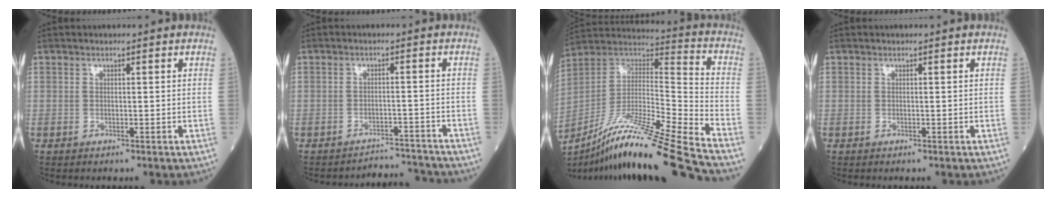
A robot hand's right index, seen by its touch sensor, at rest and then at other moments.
{"total": 5.6, "force": [-5.4, -0.5, -1.5], "torque": [0.025, 0.009, -0.078]}
{"total": 24.5, "force": [-19.5, -1.4, 14.7], "torque": [-0.252, -0.029, -0.344]}
{"total": 0.0}